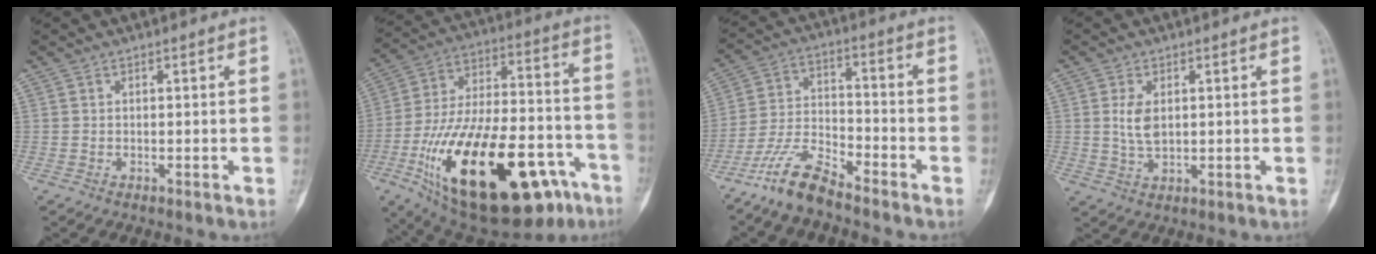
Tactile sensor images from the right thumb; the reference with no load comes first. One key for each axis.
{"total": 35.8, "fx": -15.4, "fy": 15.5, "fz": 28.4, "tx": -0.480, "ty": 0.045, "tz": -0.234}
{"total": 9.7, "fx": -7.9, "fy": 2.5, "fz": 5.0, "tx": -0.104, "ty": 0.052, "tz": -0.161}
{"total": 4.6, "fx": 0.7, "fy": 2.6, "fz": 3.7, "tx": -0.075, "ty": -0.006, "tz": 0.020}